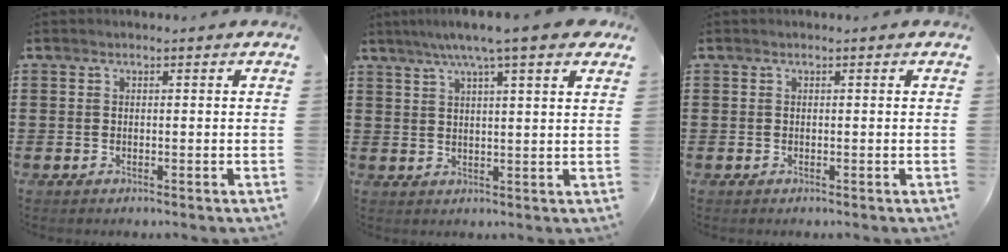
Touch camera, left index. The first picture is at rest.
{"total": 6.8, "force": [5.0, 0.2, 4.6], "torque": [-0.094, -0.008, 0.084]}
{"total": 0.0}